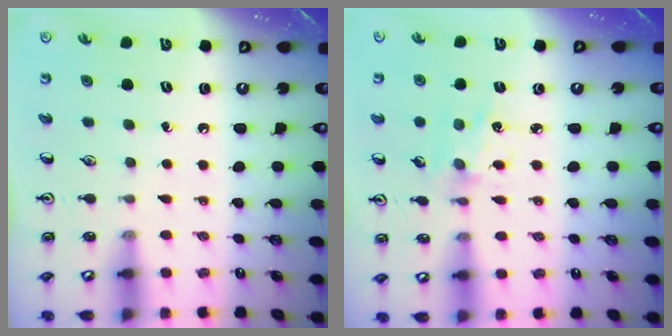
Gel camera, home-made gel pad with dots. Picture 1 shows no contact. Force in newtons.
{"total": 2.0, "press": 2.0, "slide": 0.4}